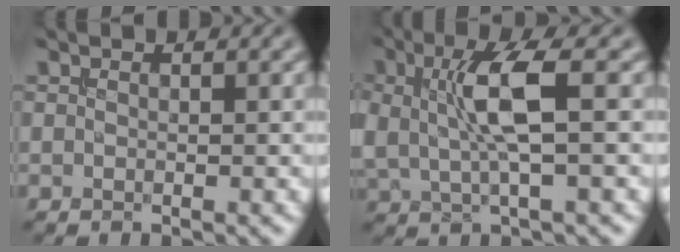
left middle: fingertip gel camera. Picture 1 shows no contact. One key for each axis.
{"total": 5.1, "fx": 0.8, "fy": 1.3, "fz": 4.8, "tx": -0.104, "ty": 0.004, "tz": 0.017}